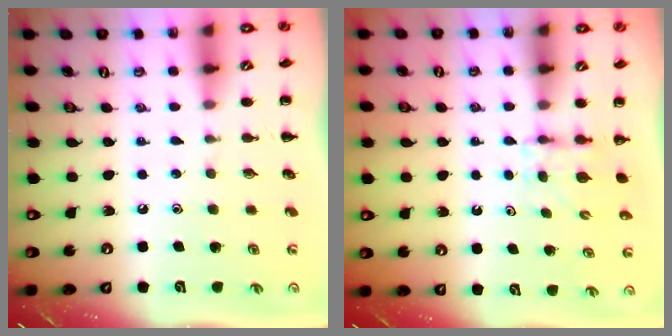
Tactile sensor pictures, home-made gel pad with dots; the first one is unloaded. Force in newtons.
{"total": 3.6, "press": 3.3, "slide": 1.3}